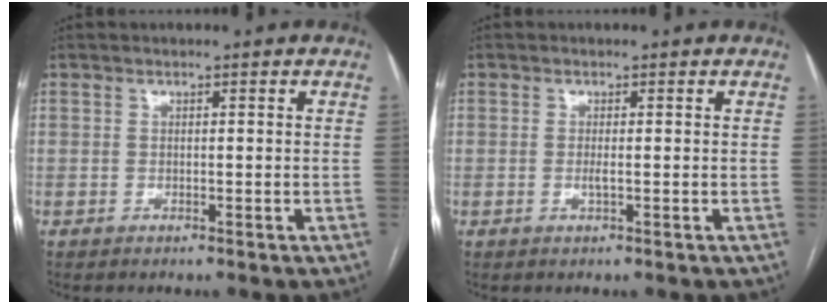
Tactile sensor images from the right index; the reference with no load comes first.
{"total": 1.0, "force": [-0.2, 0.0, 0.9], "torque": [-0.022, -0.002, -0.003]}